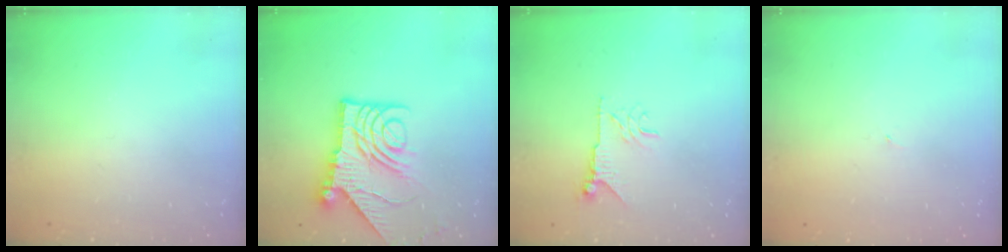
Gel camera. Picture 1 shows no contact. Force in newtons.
{"total": 15.5, "press": 15.4, "slide": 1.7}
{"total": 7.3, "press": 7.3, "slide": 0.6}
{"total": 0.8, "press": 0.8, "slide": 0.1}